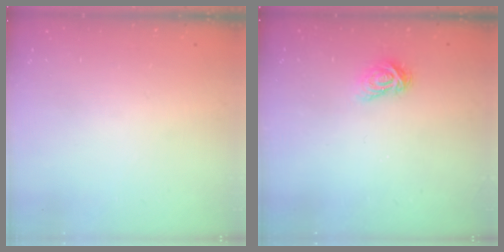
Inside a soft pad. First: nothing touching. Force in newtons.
{"total": 3.9, "press": 3.9, "slide": 0.6}